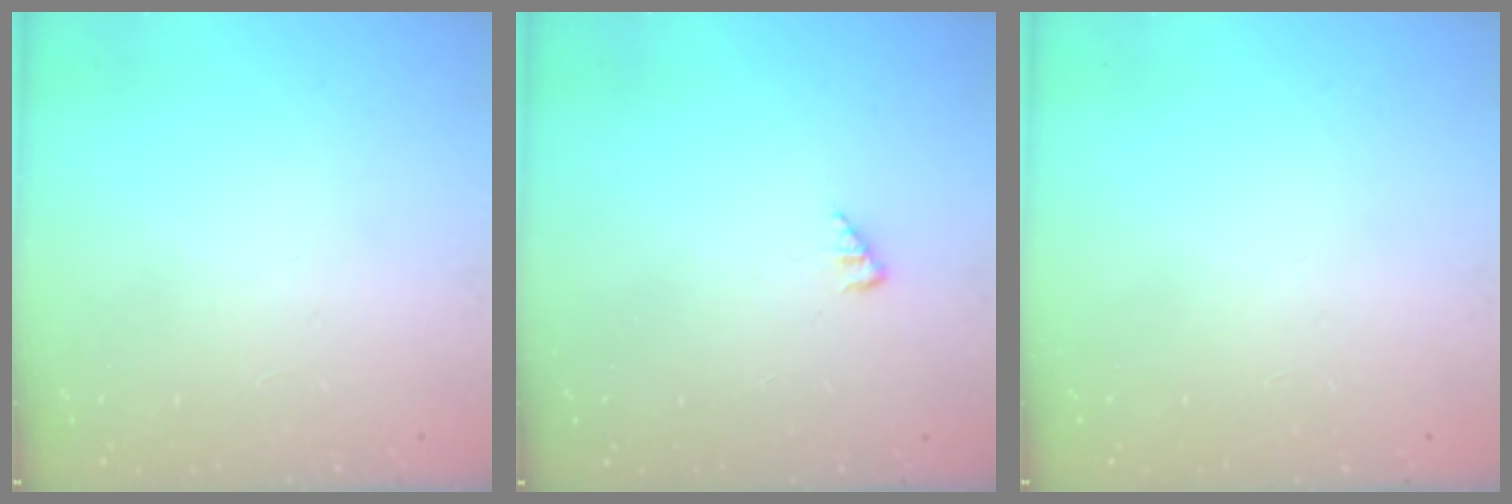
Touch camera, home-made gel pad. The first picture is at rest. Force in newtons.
{"total": 2.2, "press": 2.2, "slide": 0.2}
{"total": 0.0}